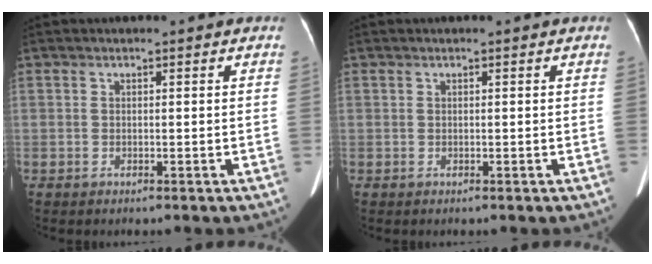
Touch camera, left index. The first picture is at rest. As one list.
[{"total": 0.0}]